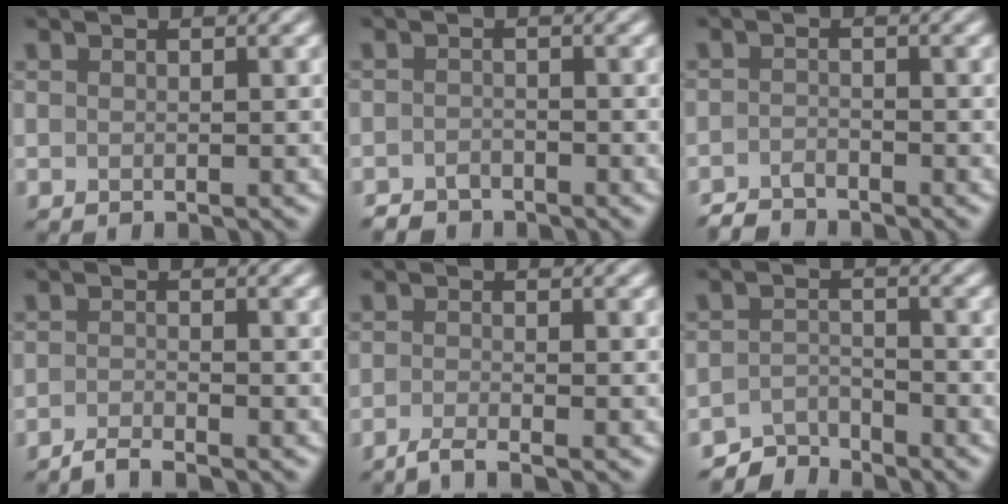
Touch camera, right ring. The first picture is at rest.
{"total": 1.8, "force": [-1.7, 0.8, 0.2], "torque": [-0.004, 0.004, -0.034]}
{"total": 2.0, "force": [-1.9, 0.4, 0.3], "torque": [-0.009, 0.001, -0.044]}
{"total": 1.5, "force": [-1.4, -0.1, 0.5], "torque": [-0.011, 0.003, -0.036]}
{"total": 1.6, "force": [-1.3, 0.0, 0.9], "torque": [-0.023, -0.002, -0.035]}
{"total": 3.1, "force": [-3.0, 0.7, 0.1], "torque": [0.001, 0.007, -0.061]}